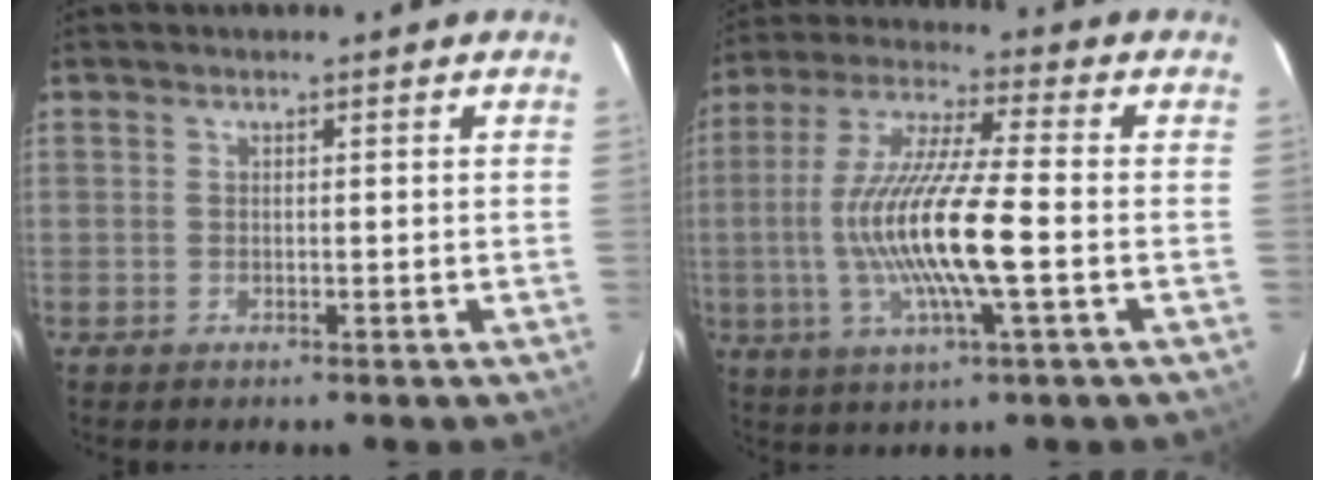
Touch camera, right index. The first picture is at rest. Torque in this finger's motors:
{"motor_torque": [2.08, -0.06, 1.05, 0.21]}